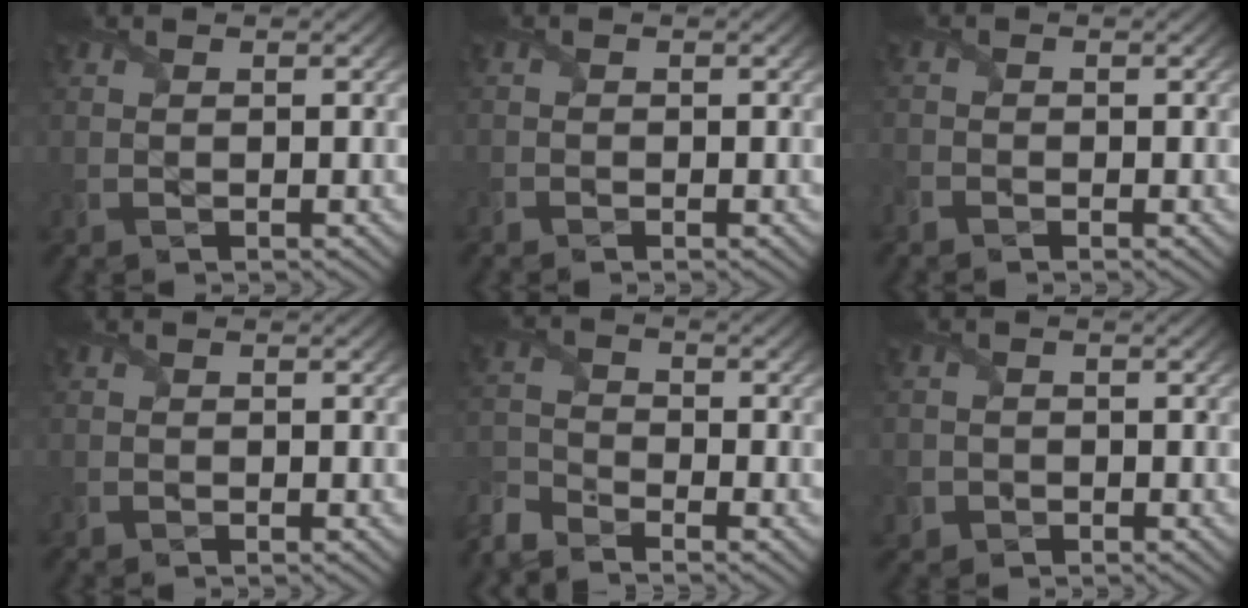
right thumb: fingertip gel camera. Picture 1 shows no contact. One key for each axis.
{"total": 0.8, "fx": -0.8, "fy": 0.3, "fz": 0.1, "tx": -0.003, "ty": -0.004, "tz": -0.015}
{"total": 1.2, "fx": -1.0, "fy": 0.7, "fz": 0.2, "tx": -0.010, "ty": -0.006, "tz": -0.027}
{"total": 0.0}
{"total": 5.2, "fx": -4.6, "fy": 1.8, "fz": 1.6, "tx": -0.047, "ty": -0.014, "tz": -0.111}
{"total": 2.1, "fx": -0.8, "fy": 1.9, "fz": 0.3, "tx": -0.005, "ty": -0.007, "tz": -0.016}